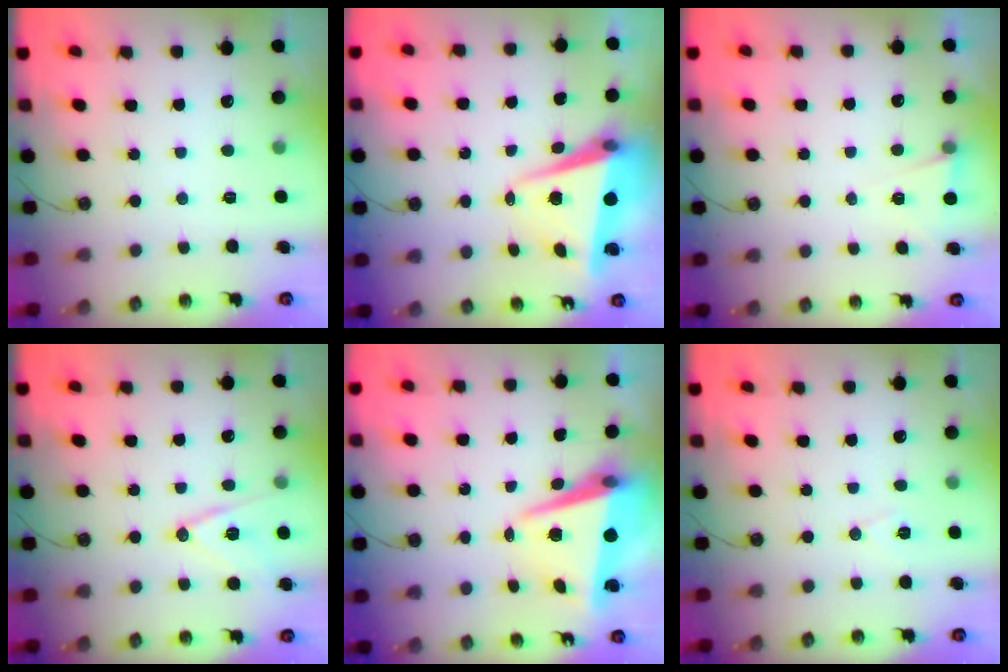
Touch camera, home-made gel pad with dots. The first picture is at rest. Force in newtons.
{"total": 6.6, "press": 6.3, "slide": 1.8}
{"total": 4.9, "press": 2.1, "slide": 4.4}
{"total": 12.9, "press": 12.5, "slide": 3.1}
{"total": 8.3, "press": 8.0, "slide": 2.2}
{"total": 6.5, "press": 4.6, "slide": 4.6}